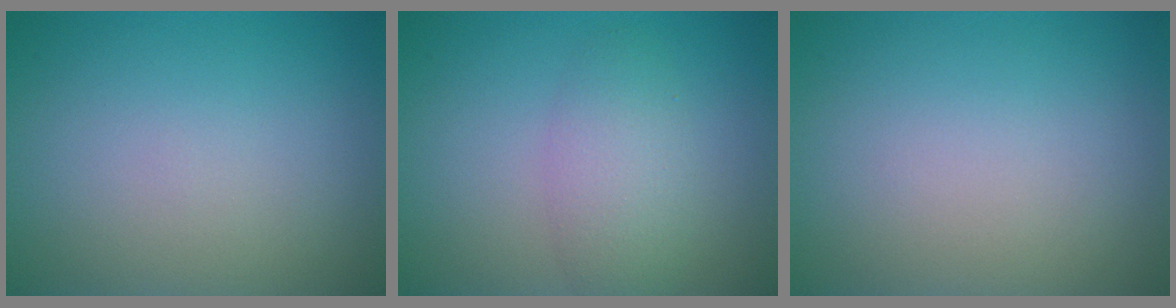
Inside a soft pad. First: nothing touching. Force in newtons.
{"total": 3.3, "press": 3.3, "slide": 0.1}
{"total": 0.0}